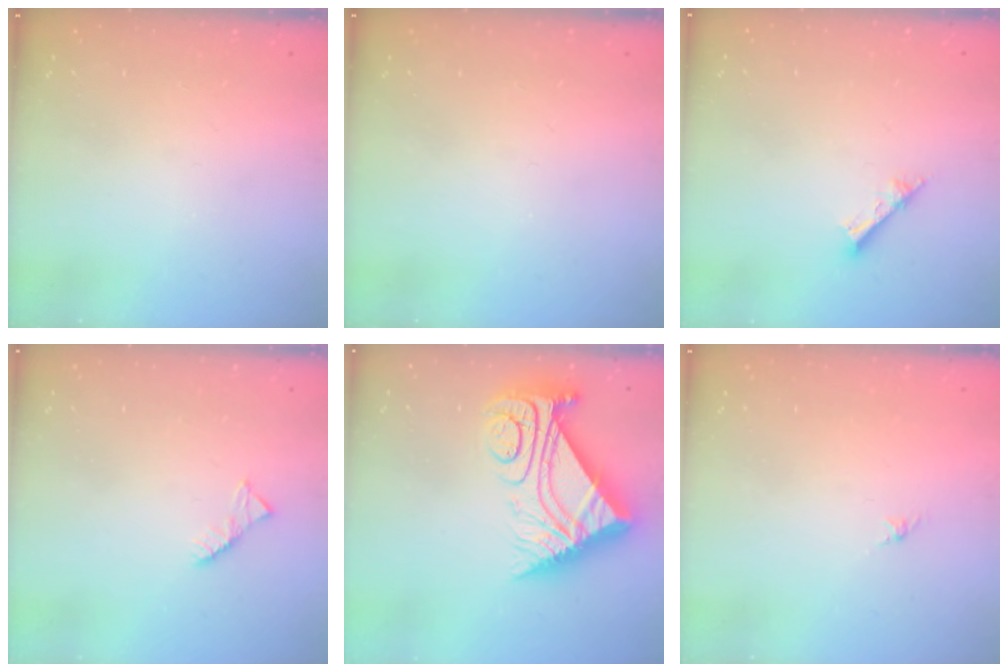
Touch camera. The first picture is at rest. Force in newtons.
{"total": 0.0}
{"total": 2.6, "press": 2.6, "slide": 0.1}
{"total": 2.6, "press": 2.6, "slide": 0.4}
{"total": 16.2, "press": 16.1, "slide": 1.5}
{"total": 0.0}